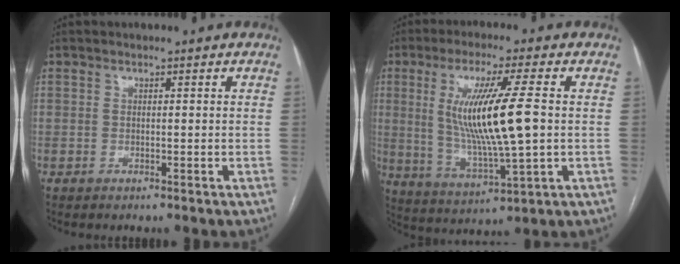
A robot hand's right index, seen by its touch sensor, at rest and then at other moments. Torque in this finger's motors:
{"motor_torque": [0.76, 0.14, 0.92, 0.21]}